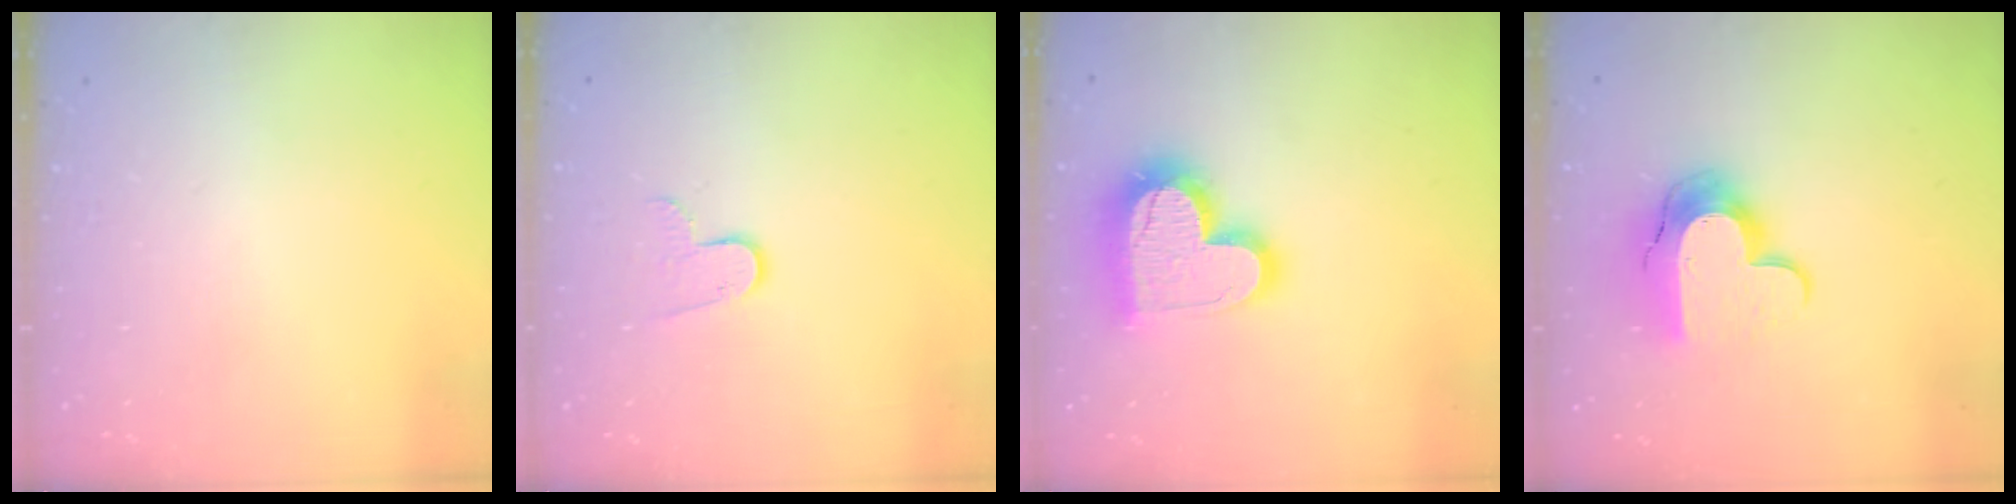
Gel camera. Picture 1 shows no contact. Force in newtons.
{"total": 7.6, "press": 7.6, "slide": 0.7}
{"total": 19.4, "press": 19.3, "slide": 1.5}
{"total": 13.0, "press": 13.0, "slide": 1.0}